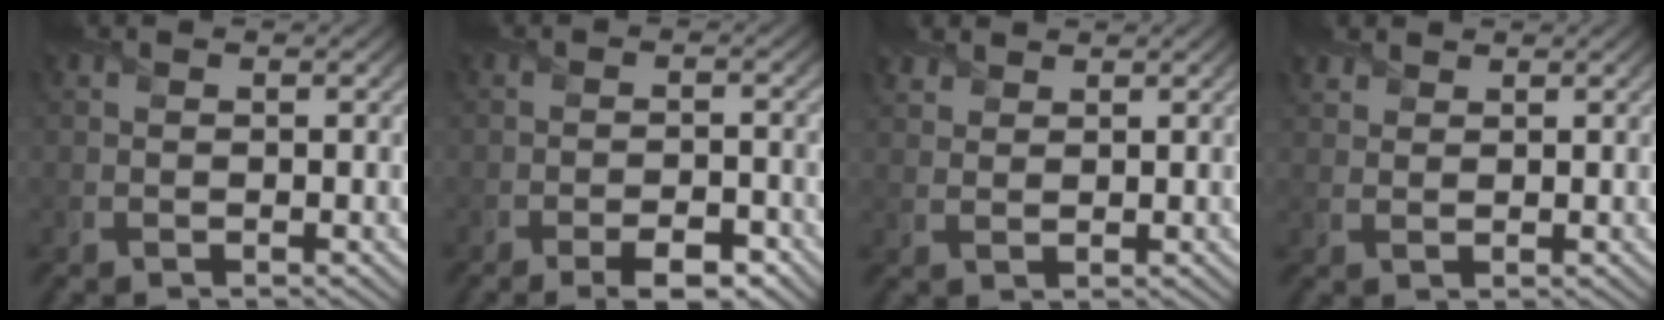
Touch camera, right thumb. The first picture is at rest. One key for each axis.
{"total": 4.5, "fx": -3.0, "fy": 1.4, "fz": 3.1, "tx": -0.050, "ty": 0.003, "tz": -0.044}
{"total": 2.3, "fx": 2.0, "fy": 1.0, "fz": 0.7, "tx": -0.019, "ty": 0.004, "tz": 0.047}
{"total": 1.8, "fx": 1.6, "fy": 0.7, "fz": 0.5, "tx": -0.014, "ty": 0.004, "tz": 0.038}